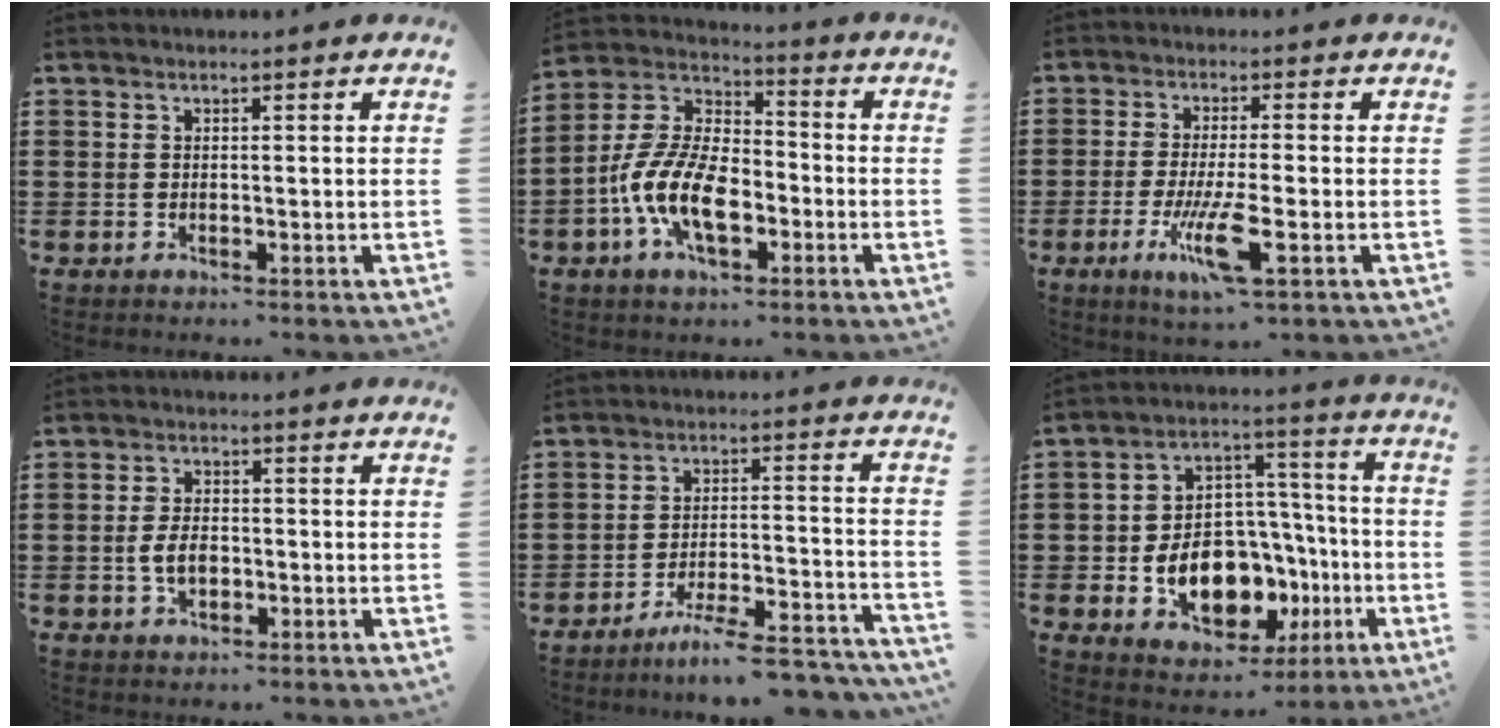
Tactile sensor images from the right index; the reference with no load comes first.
{"total": 11.5, "force": [-4.4, 5.5, 9.1], "torque": [-0.220, -0.003, -0.089]}
{"total": 8.6, "force": [-3.2, 1.1, 7.9], "torque": [-0.165, -0.025, -0.060]}
{"total": 4.1, "force": [-0.8, 2.3, 3.3], "torque": [-0.074, -0.001, -0.018]}
{"total": 7.4, "force": [-6.7, 0.1, 3.2], "torque": [-0.042, 0.006, -0.124]}
{"total": 11.9, "force": [-4.0, 8.3, 7.4], "torque": [-0.144, 0.004, -0.068]}